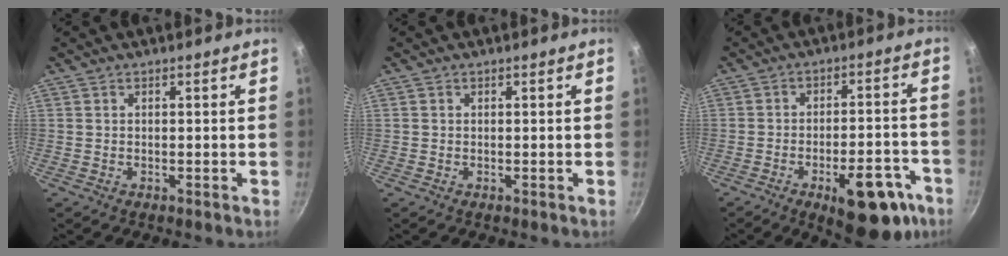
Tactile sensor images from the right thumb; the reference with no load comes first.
{"total": 0.0}
{"total": 15.3, "force": [-7.7, 6.5, 11.6], "torque": [-0.105, 0.043, -0.093]}